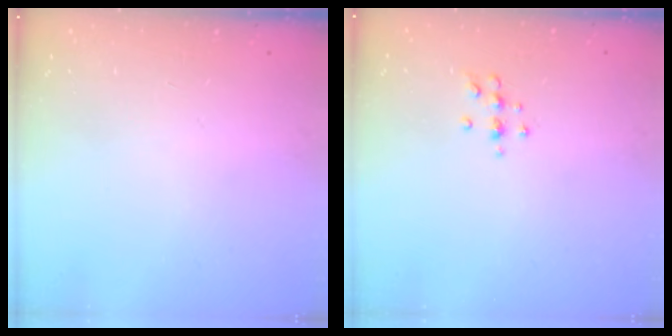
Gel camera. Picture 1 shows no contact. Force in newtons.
{"total": 5.7, "press": 5.7, "slide": 0.8}